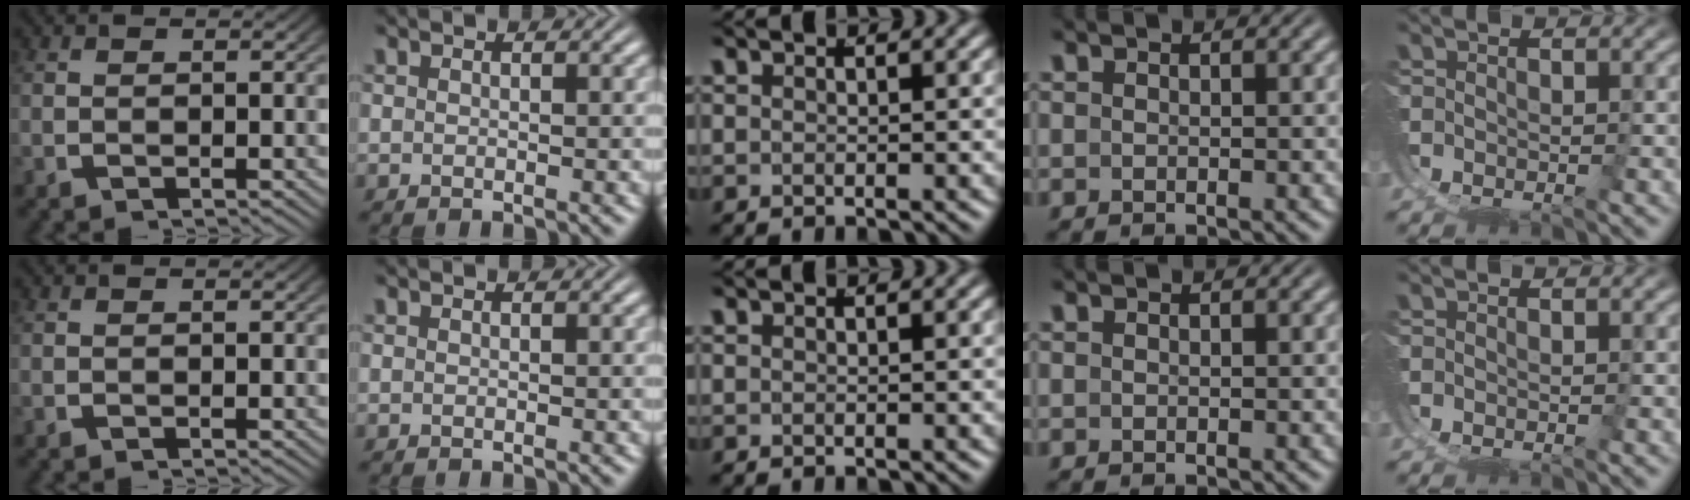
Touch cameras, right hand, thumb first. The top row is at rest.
{}